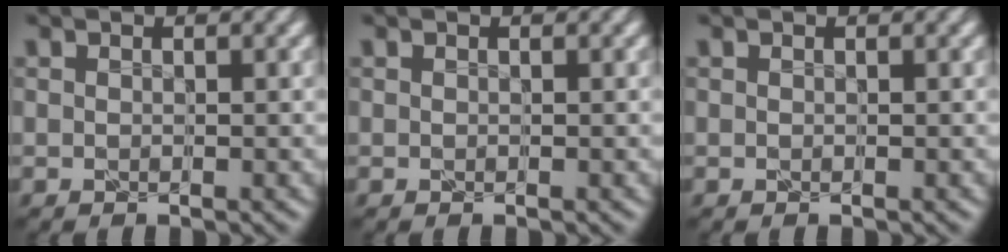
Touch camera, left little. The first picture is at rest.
{"total": 0.0}
{"total": 0.0}